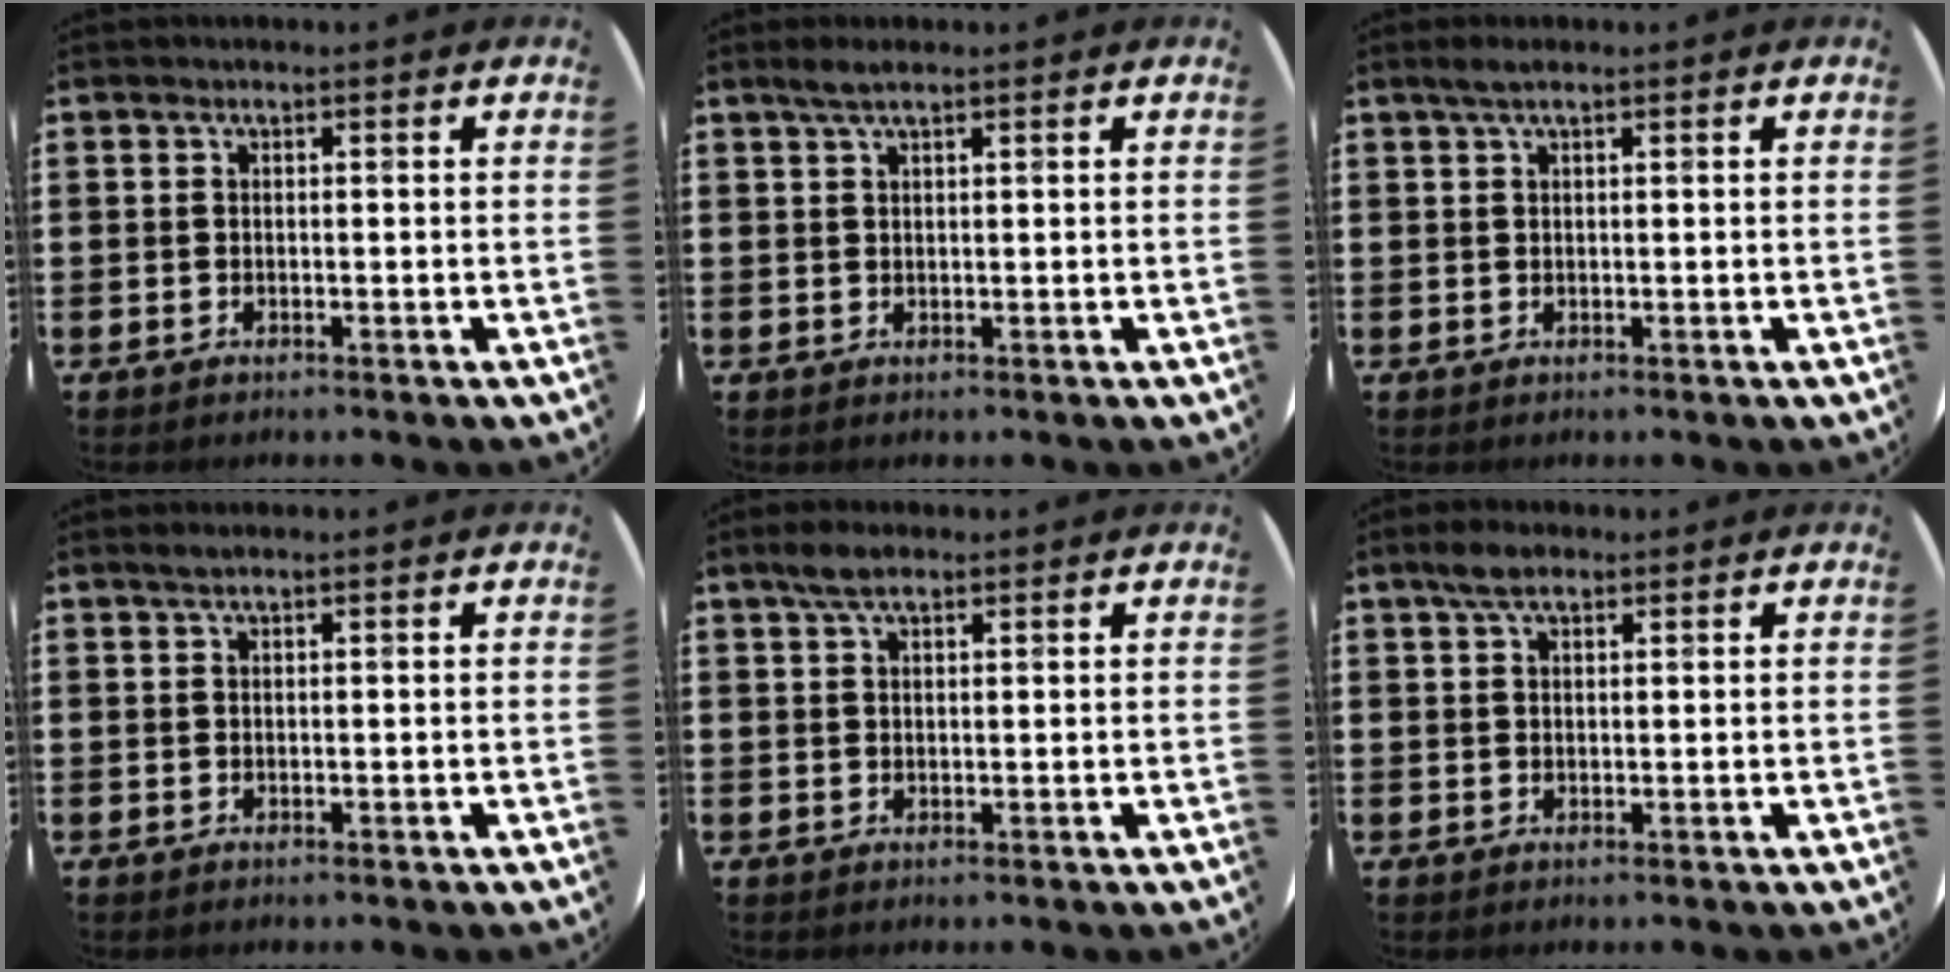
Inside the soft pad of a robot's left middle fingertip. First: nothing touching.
{"total": 1.9, "force": [1.4, 0.2, 1.3], "torque": [-0.026, 0.003, 0.025]}
{"total": 1.4, "force": [0.9, 0.1, 1.0], "torque": [-0.021, 0.003, 0.016]}
{"total": 0.7, "force": [0.5, 0.0, 0.5], "torque": [-0.010, 0.001, 0.010]}
{"total": 3.0, "force": [2.1, 1.1, 1.8], "torque": [-0.031, 0.003, 0.036]}
{"total": 3.1, "force": [2.2, 1.3, 1.7], "torque": [-0.031, 0.004, 0.038]}